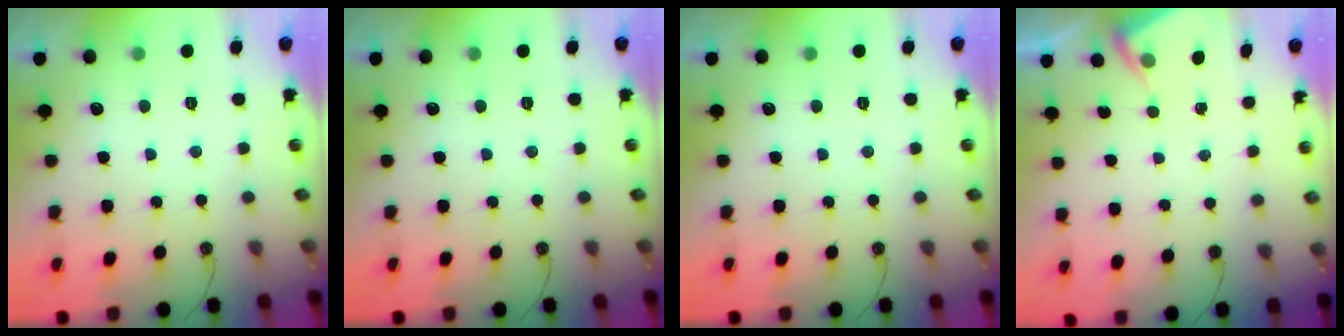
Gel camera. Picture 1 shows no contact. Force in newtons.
{"total": 0.0}
{"total": 0.0}
{"total": 2.9, "press": 2.9, "slide": 0.4}